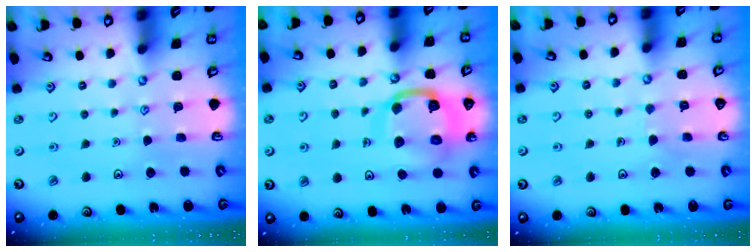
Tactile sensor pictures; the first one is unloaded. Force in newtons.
{"total": 15.3, "press": 15.2, "slide": 1.6}
{"total": 4.0, "press": 4.0, "slide": 0.3}